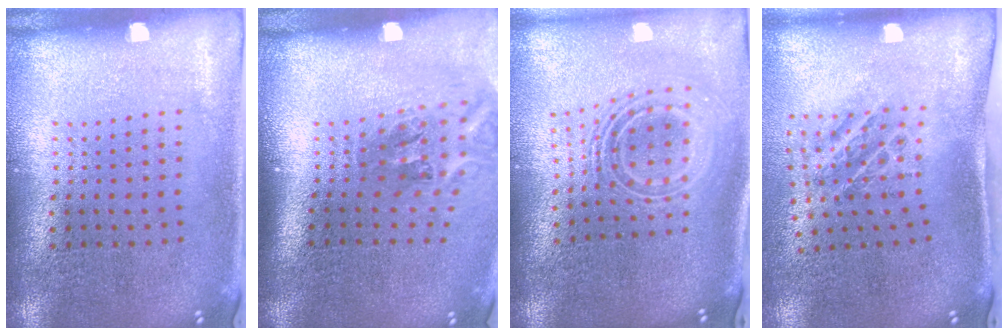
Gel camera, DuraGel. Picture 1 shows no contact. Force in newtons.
{"total": 2.3, "press": 1.4, "slide": 1.8}
{"total": 2.3, "press": 1.7, "slide": 1.6}
{"total": 1.3, "press": 1.1, "slide": 0.7}